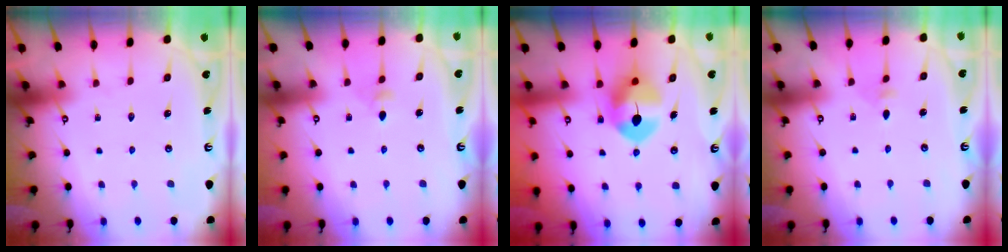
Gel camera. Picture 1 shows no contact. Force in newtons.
{"total": 3.3, "press": 3.2, "slide": 0.9}
{"total": 8.7, "press": 8.6, "slide": 1.3}
{"total": 2.8, "press": 2.7, "slide": 0.8}